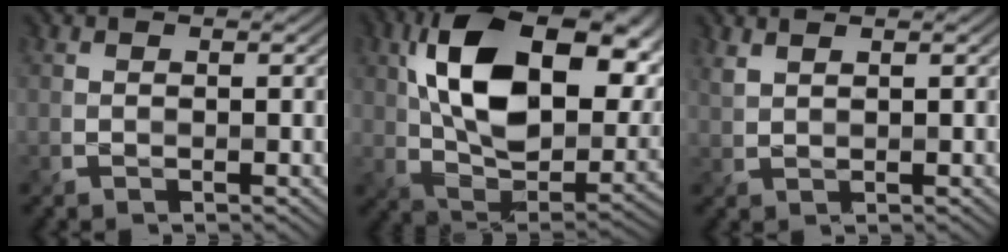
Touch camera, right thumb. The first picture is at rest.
{"total": 19.0, "force": [6.0, 10.9, 14.4], "torque": [-0.279, 0.003, 0.113]}
{"total": 1.5, "force": [1.3, 0.4, 0.7], "torque": [-0.020, 0.002, 0.027]}